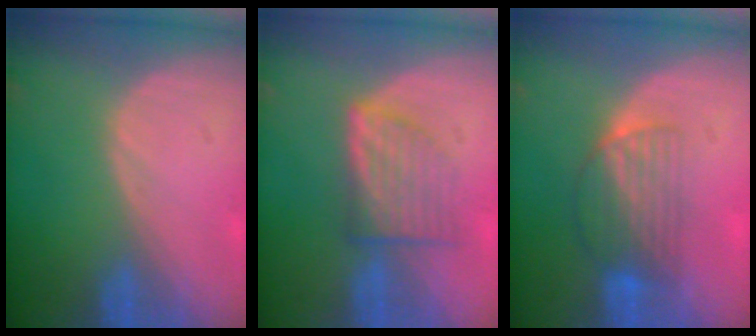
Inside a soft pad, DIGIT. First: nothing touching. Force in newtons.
{"total": 6.4, "press": 5.9, "slide": 2.3}
{"total": 6.5, "press": 5.5, "slide": 3.5}